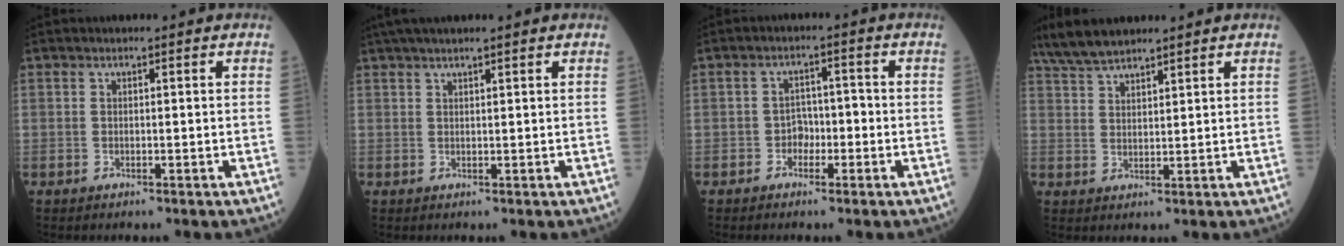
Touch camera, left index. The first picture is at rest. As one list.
[{"total": 6.3, "force": [5.0, 0.1, 3.7], "torque": [-0.061, 0.036, 0.081]}, {"total": 2.9, "force": [-1.4, 2.0, 1.6], "torque": [-0.019, 0.006, -0.029]}, {"total": 7.0, "force": [6.1, 1.2, 3.1], "torque": [-0.072, 0.019, 0.122]}]